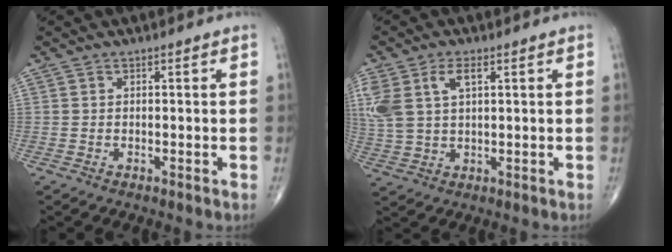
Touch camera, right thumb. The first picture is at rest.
{"total": 9.6, "force": [3.4, 5.2, 7.4], "torque": [-0.178, 0.011, 0.074]}